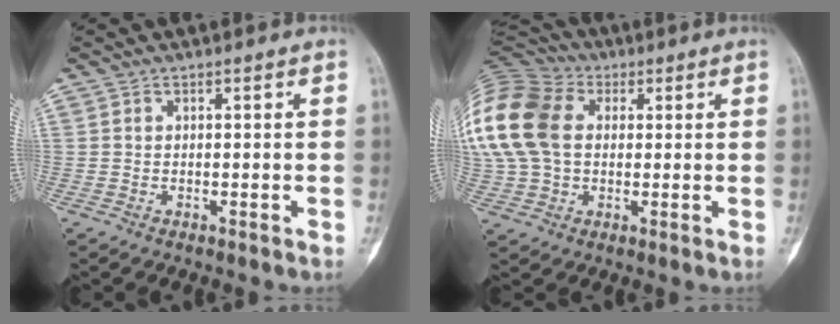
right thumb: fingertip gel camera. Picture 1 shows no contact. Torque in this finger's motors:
{"motor_torque": [-0.61, 2.07, 2.05, 0.12, 0.58]}